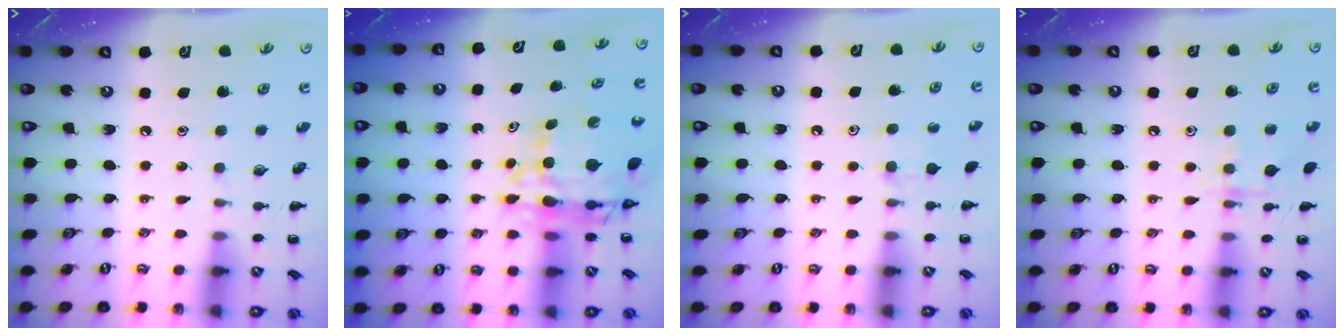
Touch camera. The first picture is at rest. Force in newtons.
{"total": 10.8, "press": 10.2, "slide": 3.6}
{"total": 5.9, "press": 5.7, "slide": 1.7}
{"total": 8.6, "press": 8.5, "slide": 1.3}